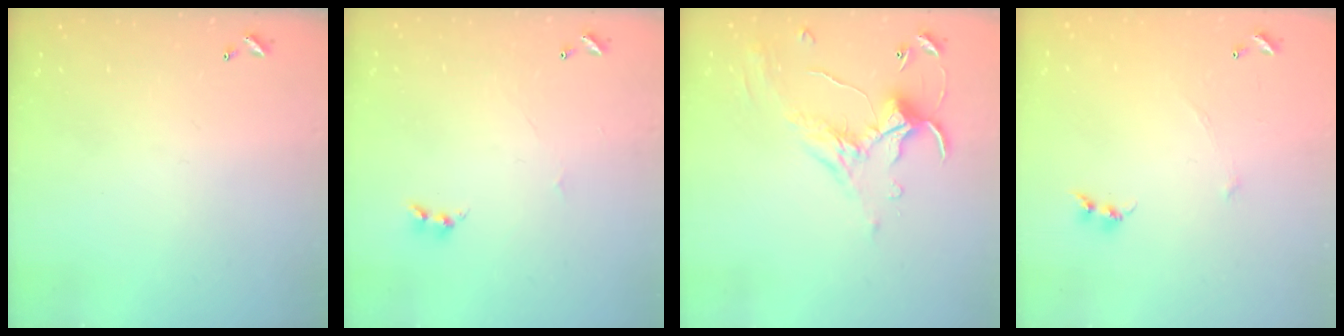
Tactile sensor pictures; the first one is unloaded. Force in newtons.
{"total": 2.1, "press": 2.0, "slide": 0.5}
{"total": 1.1, "press": 0.4, "slide": 1.0}
{"total": 4.8, "press": 4.7, "slide": 0.6}